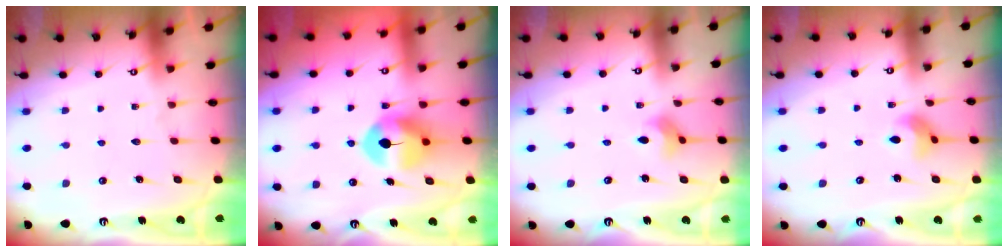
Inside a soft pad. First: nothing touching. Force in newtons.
{"total": 8.1, "press": 8.0, "slide": 1.4}
{"total": 3.3, "press": 3.2, "slide": 0.5}
{"total": 6.3, "press": 6.3, "slide": 0.4}